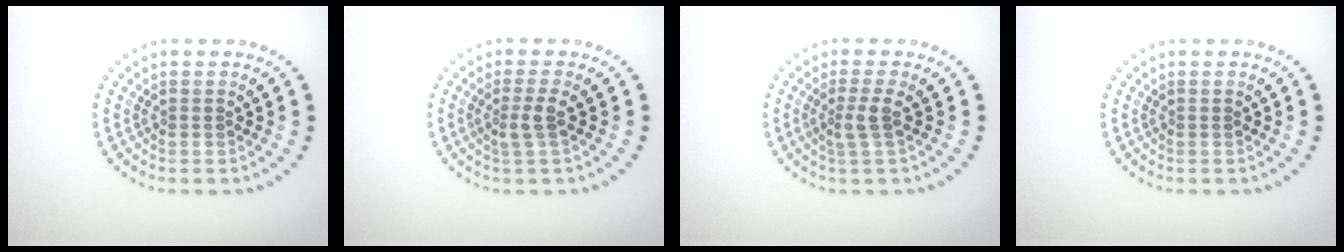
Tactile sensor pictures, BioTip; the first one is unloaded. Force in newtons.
{"total": 1.8, "press": 1.3, "slide": 1.2}
{"total": 1.8, "press": 1.3, "slide": 1.2}
{"total": 0.0}